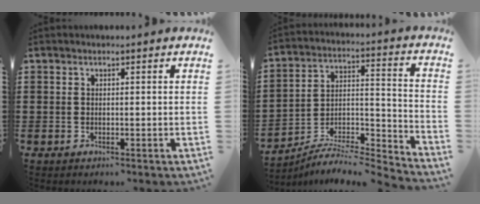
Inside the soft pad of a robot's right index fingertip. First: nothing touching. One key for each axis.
{"total": 5.6, "fx": -5.2, "fy": 1.0, "fz": 1.7, "tx": -0.029, "ty": -0.006, "tz": -0.106}